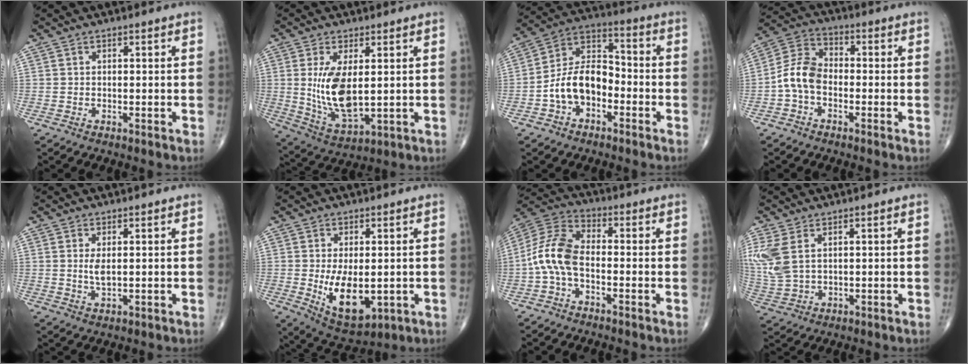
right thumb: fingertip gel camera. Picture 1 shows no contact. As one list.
[{"total": 11.5, "force": [1.3, 5.1, 10.2], "torque": [-0.193, -0.024, 0.041]}, {"total": 11.8, "force": [-3.7, 7.6, 8.3], "torque": [-0.134, 0.048, -0.078]}, {"total": 7.8, "force": [-2.1, 5.2, 5.4], "torque": [-0.098, 0.031, -0.055]}, {"total": 2.6, "force": [0.5, 0.9, 2.3], "torque": [-0.046, -0.009, 0.015]}, {"total": 10.5, "force": [-1.3, 5.5, 8.9], "torque": [-0.132, -0.018, -0.001]}, {"total": 9.9, "force": [-2.2, 5.3, 8.1], "torque": [-0.171, 0.033, -0.057]}, {"total": 8.4, "force": [3.0, 4.7, 6.2], "torque": [-0.166, -0.002, 0.074]}]